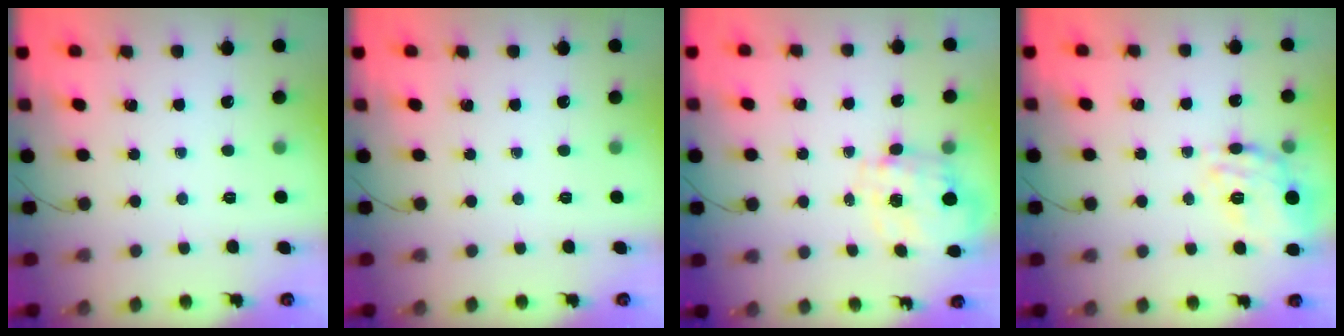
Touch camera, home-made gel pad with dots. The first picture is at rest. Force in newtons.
{"total": 0.0}
{"total": 2.8, "press": 2.6, "slide": 1.2}
{"total": 16.1, "press": 16.1, "slide": 1.0}